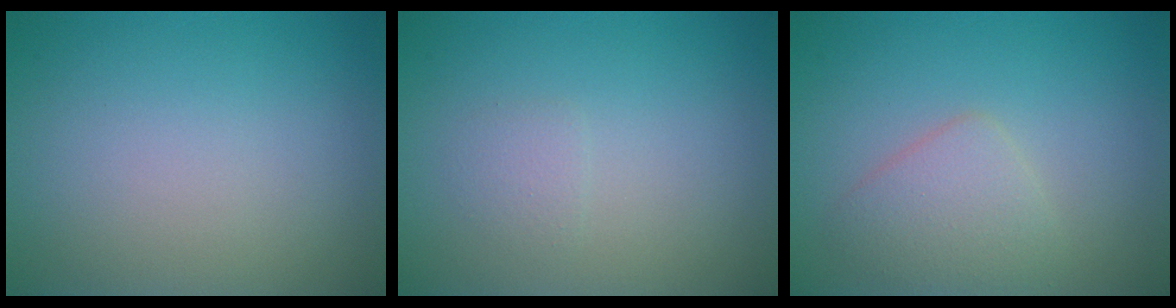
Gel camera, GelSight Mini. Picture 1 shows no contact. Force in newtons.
{"total": 0.9, "press": 0.9, "slide": 0.1}
{"total": 2.8, "press": 2.8, "slide": 0.0}